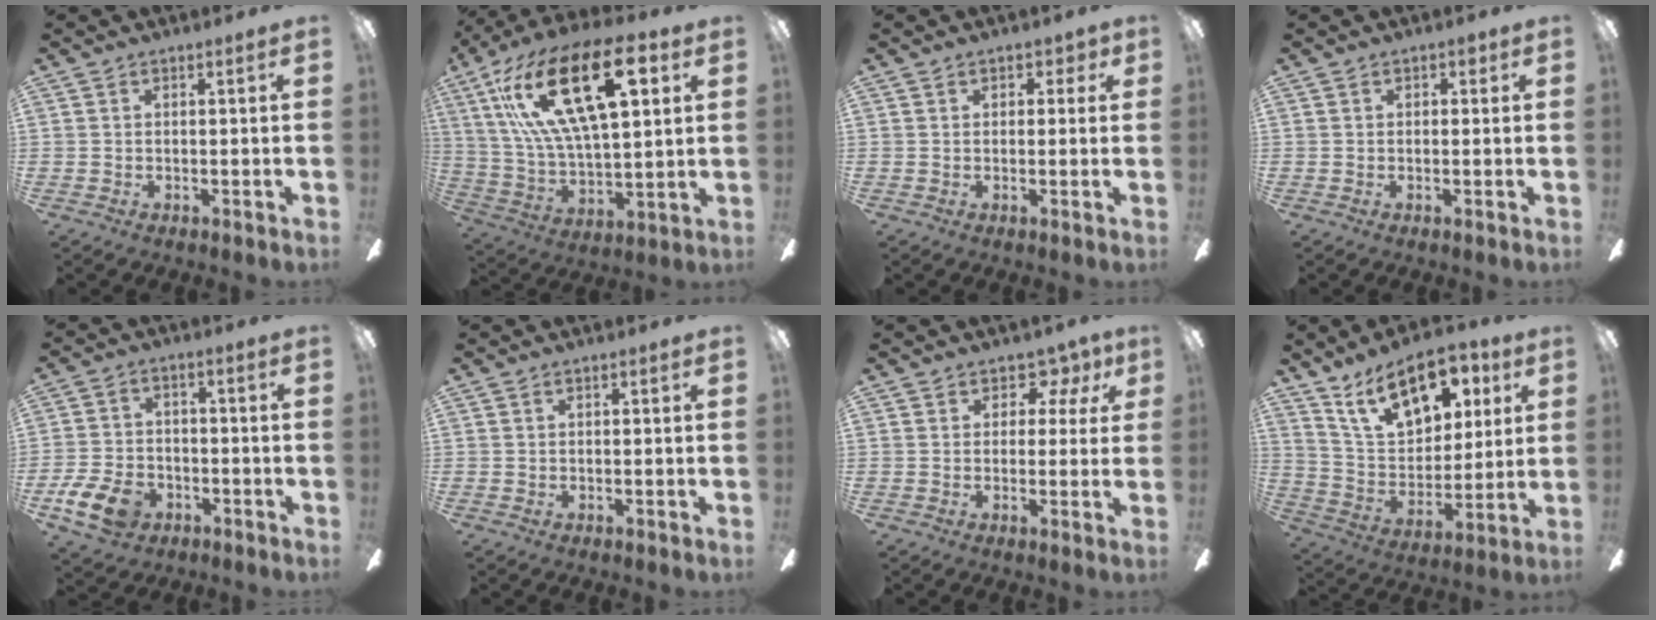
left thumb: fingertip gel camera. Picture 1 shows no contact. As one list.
[{"total": 26.5, "force": [11.7, 11.7, 20.7], "torque": [-0.380, -0.034, 0.191]}, {"total": 2.2, "force": [1.0, 1.6, 1.1], "torque": [-0.005, 0.000, 0.015]}, {"total": 1.3, "force": [0.4, 1.0, 0.7], "torque": [-0.007, 0.003, 0.005]}, {"total": 10.1, "force": [-5.2, 6.5, 5.8], "torque": [-0.134, 0.025, -0.096]}, {"total": 0.0}, {"total": 5.9, "force": [3.1, 4.1, 2.8], "torque": [-0.029, -0.012, 0.052]}, {"total": 19.0, "force": [11.0, 10.5, 11.4], "torque": [-0.180, -0.043, 0.196]}]